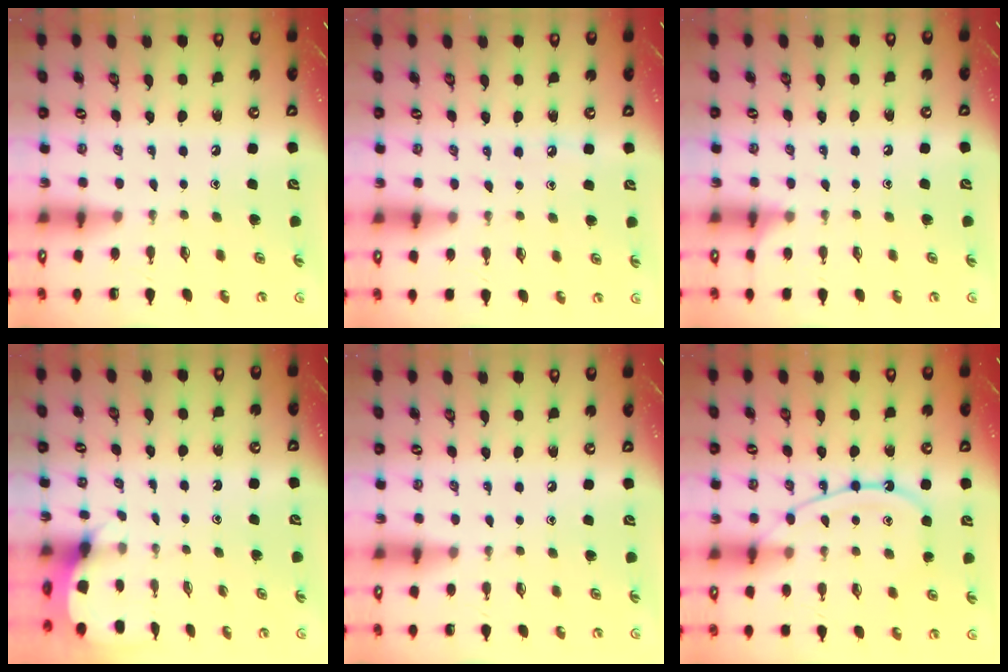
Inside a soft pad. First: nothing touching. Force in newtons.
{"total": 5.2, "press": 5.2, "slide": 0.6}
{"total": 6.1, "press": 6.0, "slide": 0.9}
{"total": 2.5, "press": 2.5, "slide": 0.1}
{"total": 0.0}
{"total": 11.6, "press": 11.6, "slide": 1.2}